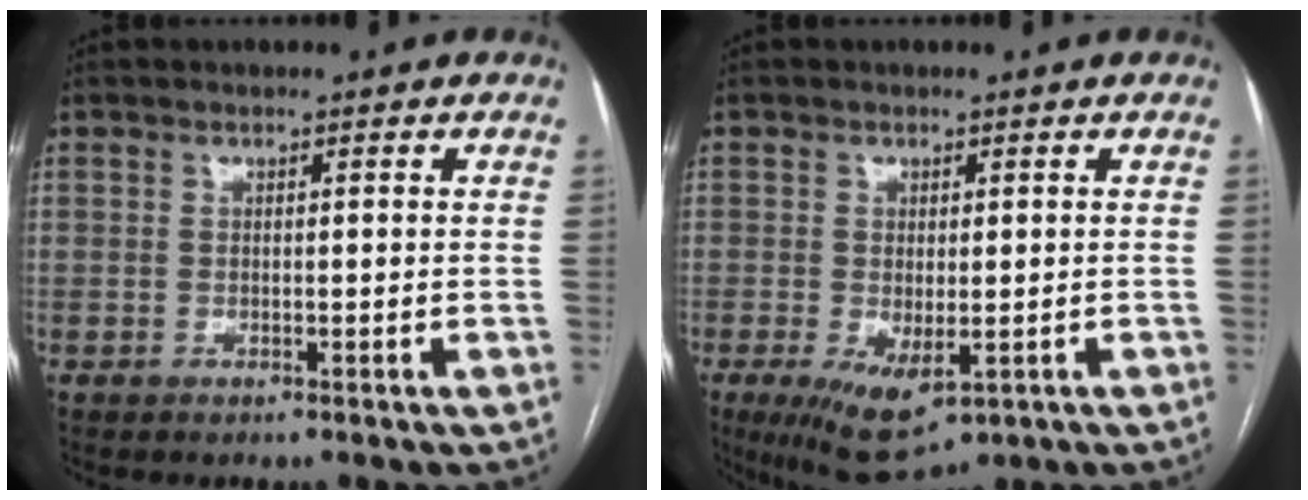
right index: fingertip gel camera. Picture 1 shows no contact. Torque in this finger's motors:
{"motor_torque": [0.90, -0.18, 0.38, 0.09]}